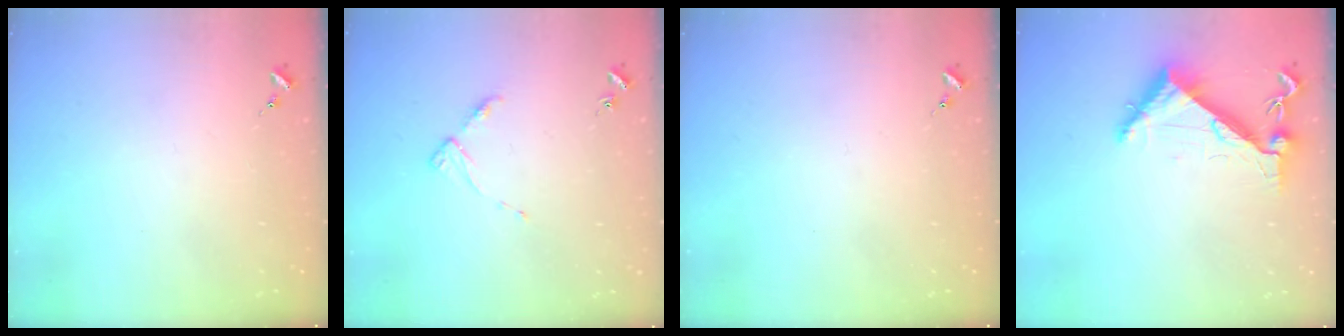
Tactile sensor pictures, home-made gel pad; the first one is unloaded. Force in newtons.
{"total": 4.5, "press": 4.4, "slide": 0.6}
{"total": 0.0}
{"total": 6.4, "press": 6.4, "slide": 0.5}